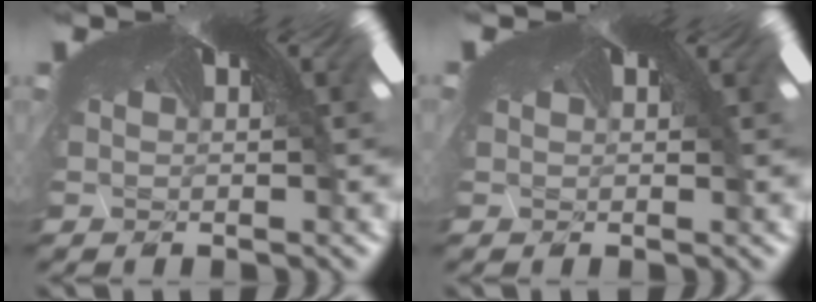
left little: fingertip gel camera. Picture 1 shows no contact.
{"total": 0.8, "force": [0.2, 0.6, 0.4], "torque": [-0.015, 0.003, 0.003]}